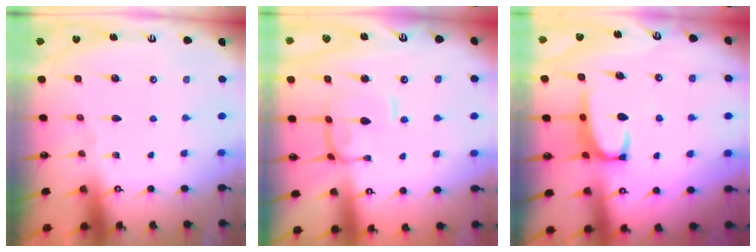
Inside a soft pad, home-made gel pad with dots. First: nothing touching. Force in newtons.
{"total": 1.5, "press": 1.5, "slide": 0.5}
{"total": 2.5, "press": 2.3, "slide": 0.8}